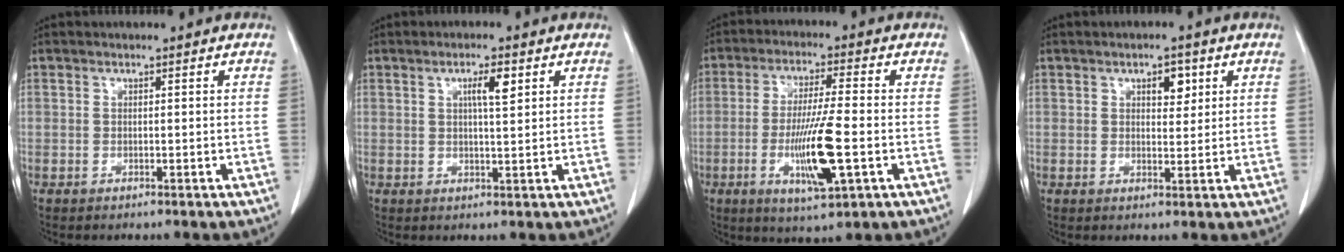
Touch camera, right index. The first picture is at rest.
{"total": 3.6, "force": [1.5, 0.4, 3.2], "torque": [-0.055, 0.000, 0.023]}
{"total": 11.8, "force": [-3.2, 0.5, 11.3], "torque": [-0.214, -0.017, -0.057]}
{"total": 3.3, "force": [1.5, 1.7, 2.4], "torque": [-0.034, 0.001, 0.023]}